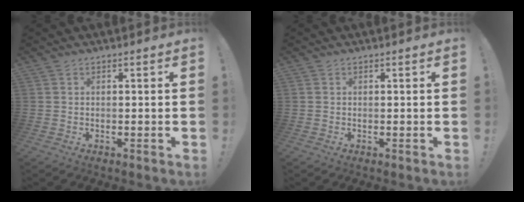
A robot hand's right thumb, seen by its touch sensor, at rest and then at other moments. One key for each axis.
{"total": 0.0}